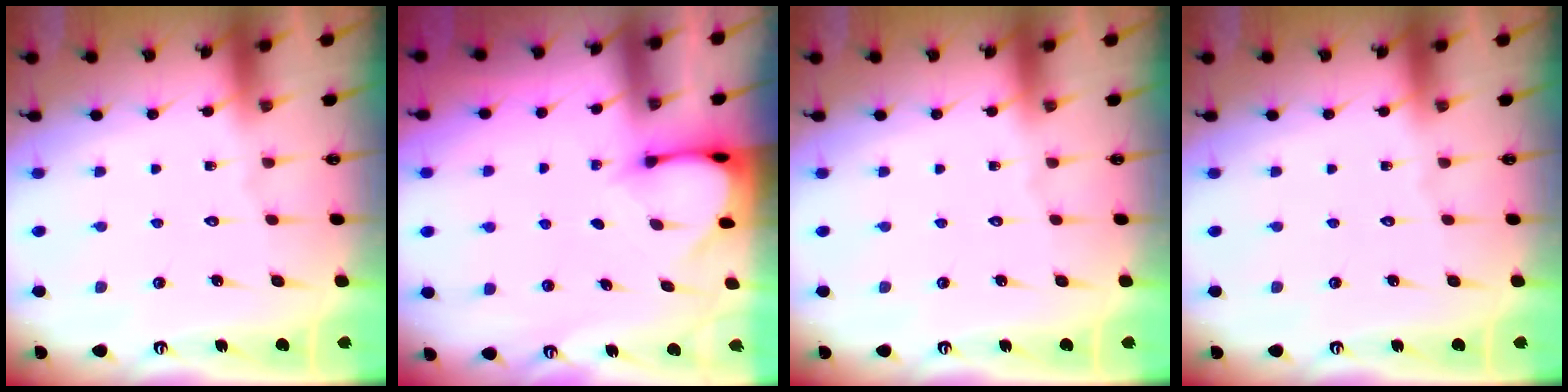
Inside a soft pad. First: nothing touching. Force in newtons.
{"total": 3.1, "press": 3.1, "slide": 0.2}
{"total": 0.0}
{"total": 0.0}